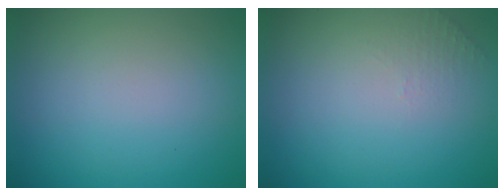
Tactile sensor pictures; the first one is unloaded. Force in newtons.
{"total": 0.5, "press": 0.4, "slide": 0.4}